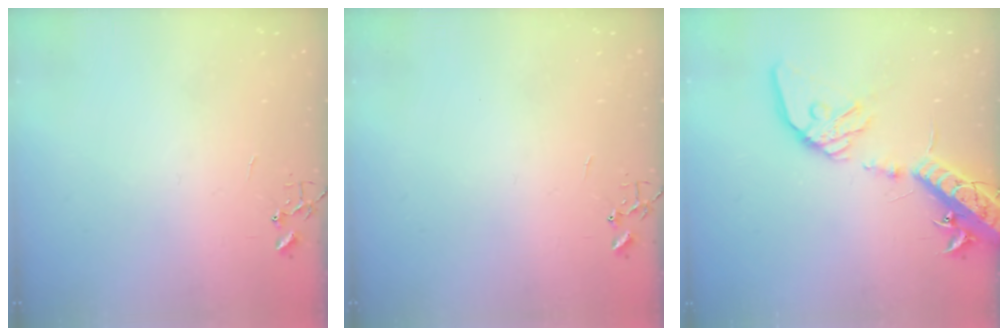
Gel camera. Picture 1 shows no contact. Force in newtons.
{"total": 0.0}
{"total": 19.7, "press": 19.2, "slide": 4.1}